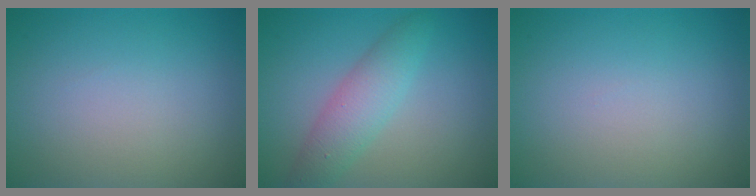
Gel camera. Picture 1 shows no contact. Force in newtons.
{"total": 3.6, "press": 3.6, "slide": 0.1}
{"total": 0.0}